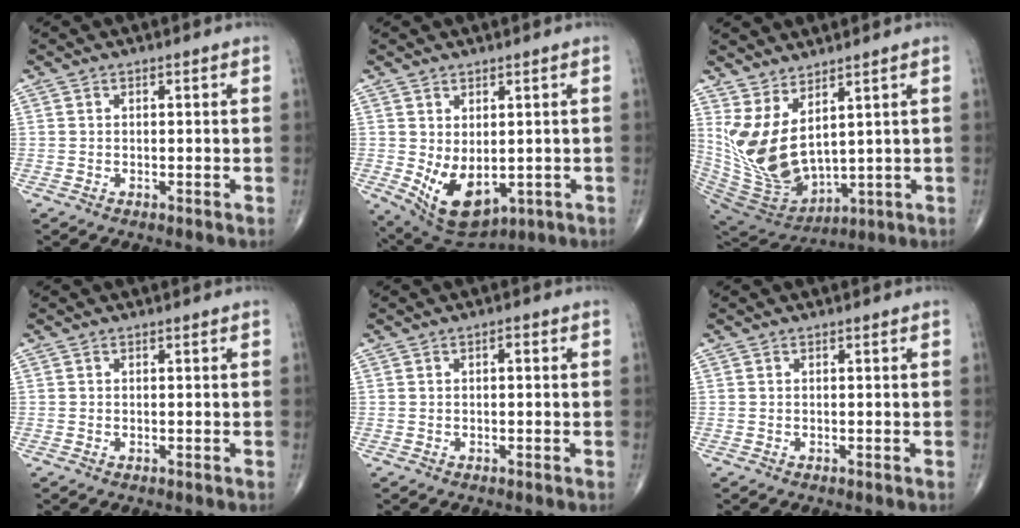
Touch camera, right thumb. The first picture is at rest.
{"total": 10.2, "force": [-1.4, 6.0, 8.2], "torque": [-0.123, -0.007, 0.008]}
{"total": 13.4, "force": [4.9, 6.3, 10.8], "torque": [-0.209, -0.047, 0.125]}
{"total": 0.0}
{"total": 1.2, "force": [0.2, 0.5, 1.1], "torque": [-0.015, 0.002, 0.000]}
{"total": 0.0}